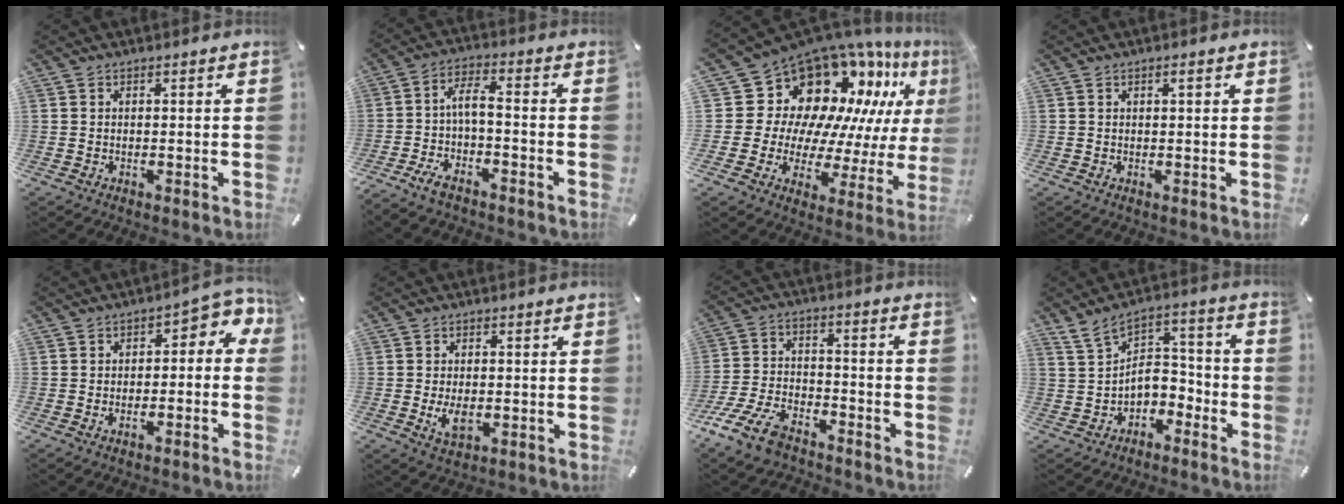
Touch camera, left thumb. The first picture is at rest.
{"total": 6.1, "force": [-1.8, 1.8, 5.5], "torque": [-0.110, 0.001, -0.037]}
{"total": 17.8, "force": [11.5, 11.6, 7.1], "torque": [-0.109, -0.132, 0.218]}
{"total": 1.1, "force": [0.5, 0.4, 1.0], "torque": [-0.019, 0.003, 0.007]}
{"total": 5.4, "force": [-0.3, 3.2, 4.3], "torque": [-0.051, -0.013, -0.015]}
{"total": 4.6, "force": [-0.6, 2.7, 3.6], "torque": [-0.076, -0.008, -0.014]}
{"total": 11.5, "force": [-8.5, 5.1, 5.8], "torque": [-0.121, 0.043, -0.164]}
{"total": 6.3, "force": [-0.4, 5.3, 3.4], "torque": [-0.063, 0.013, -0.007]}